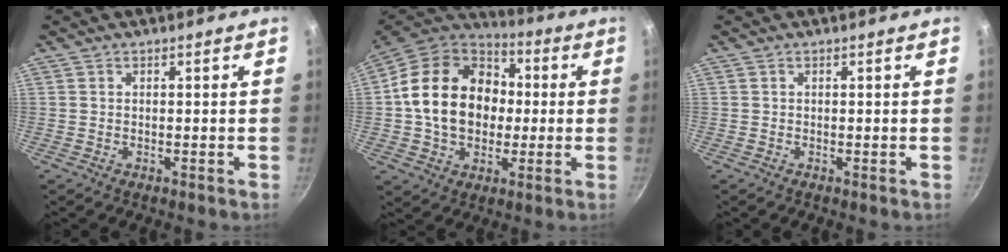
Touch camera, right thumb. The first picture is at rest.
{"total": 21.8, "force": [0.9, 16.9, 13.7], "torque": [-0.219, 0.035, 0.011]}
{"total": 0.0}